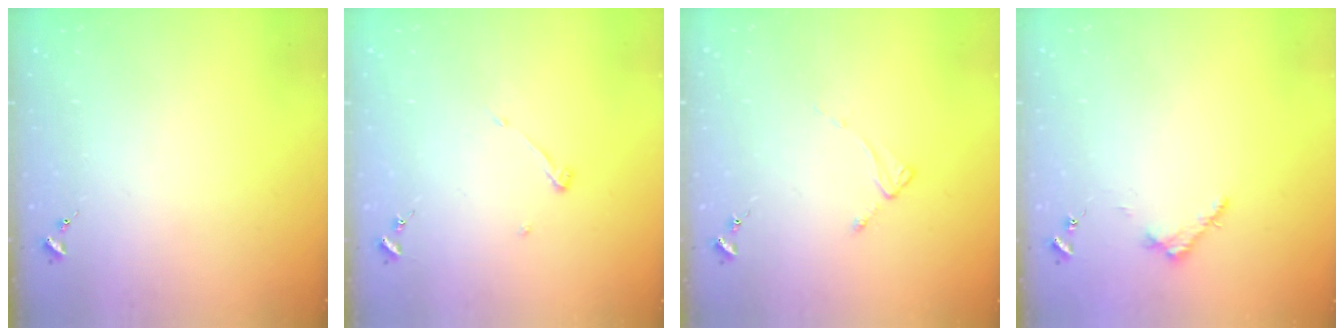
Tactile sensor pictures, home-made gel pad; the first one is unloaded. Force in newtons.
{"total": 3.6, "press": 3.6, "slide": 0.4}
{"total": 2.3, "press": 2.3, "slide": 0.3}
{"total": 3.2, "press": 3.2, "slide": 0.4}